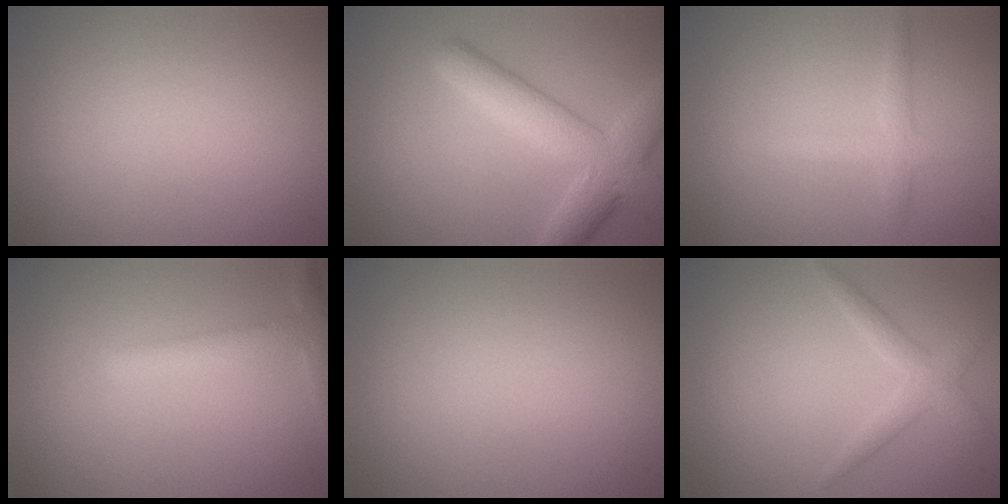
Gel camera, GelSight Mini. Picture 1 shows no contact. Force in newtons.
{"total": 5.9, "press": 5.9, "slide": 0.3}
{"total": 1.8, "press": 1.8, "slide": 0.1}
{"total": 2.4, "press": 2.4, "slide": 0.1}
{"total": 0.0}
{"total": 2.0, "press": 2.0, "slide": 0.1}